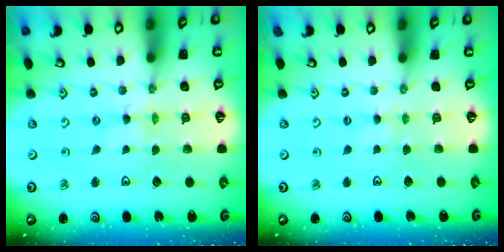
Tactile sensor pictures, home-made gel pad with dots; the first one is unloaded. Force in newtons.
{"total": 1.7, "press": 1.7, "slide": 0.3}